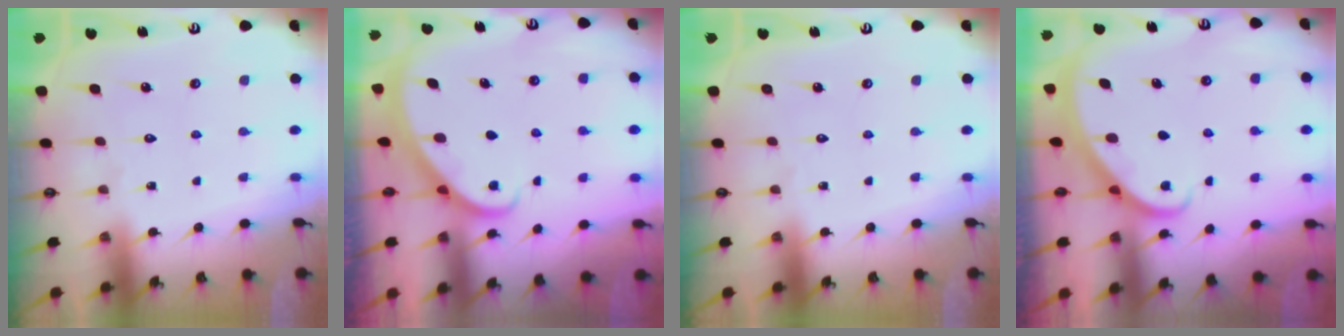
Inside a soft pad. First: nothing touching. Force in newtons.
{"total": 1.9, "press": 1.9, "slide": 0.2}
{"total": 0.0}
{"total": 2.1, "press": 2.1, "slide": 0.2}